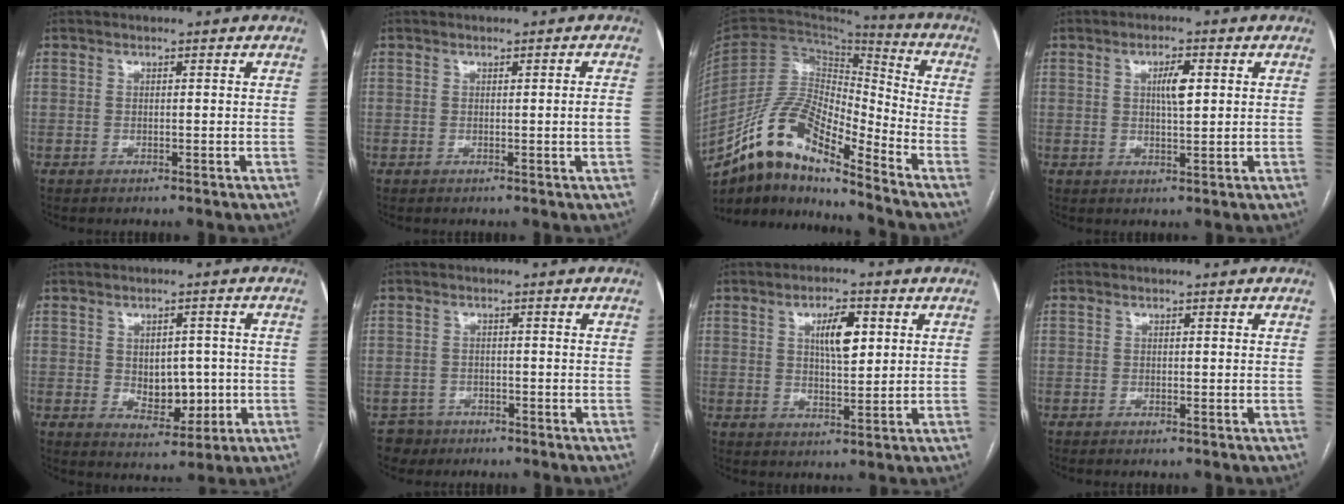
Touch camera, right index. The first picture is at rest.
{"total": 1.4, "force": [-0.1, -0.3, 1.3], "torque": [-0.021, -0.002, -0.001]}
{"total": 14.7, "force": [-11.2, 3.1, 8.9], "torque": [-0.171, 0.026, -0.203]}
{"total": 3.9, "force": [1.0, 0.9, 3.6], "torque": [-0.064, 0.004, 0.017]}
{"total": 6.5, "force": [-0.5, 4.1, 5.0], "torque": [-0.065, 0.002, 0.006]}
{"total": 3.0, "force": [-1.9, 2.2, -0.8], "torque": [0.013, 0.009, -0.033]}
{"total": 6.1, "force": [2.0, 2.0, 5.4], "torque": [-0.094, 0.005, 0.036]}
{"total": 0.0}